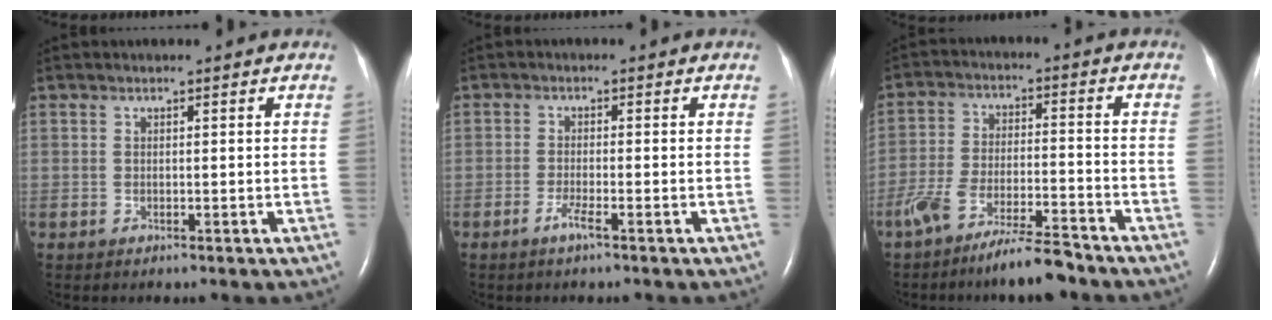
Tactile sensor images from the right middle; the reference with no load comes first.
{"total": 2.1, "force": [-1.3, -0.1, 1.6], "torque": [-0.033, -0.002, -0.030]}
{"total": 9.9, "force": [-7.9, 1.6, 5.7], "torque": [-0.111, -0.007, -0.142]}